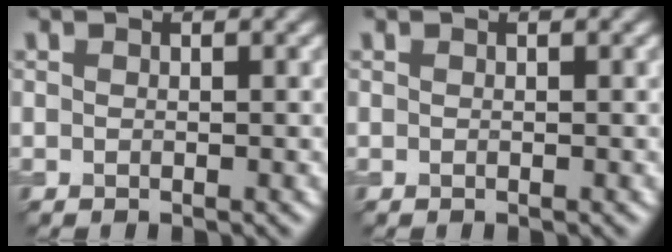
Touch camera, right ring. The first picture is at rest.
{"total": 0.0}